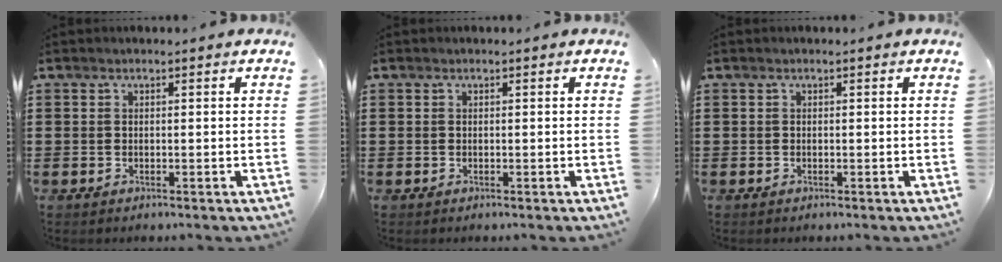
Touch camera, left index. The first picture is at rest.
{"total": 0.0}
{"total": 0.0}